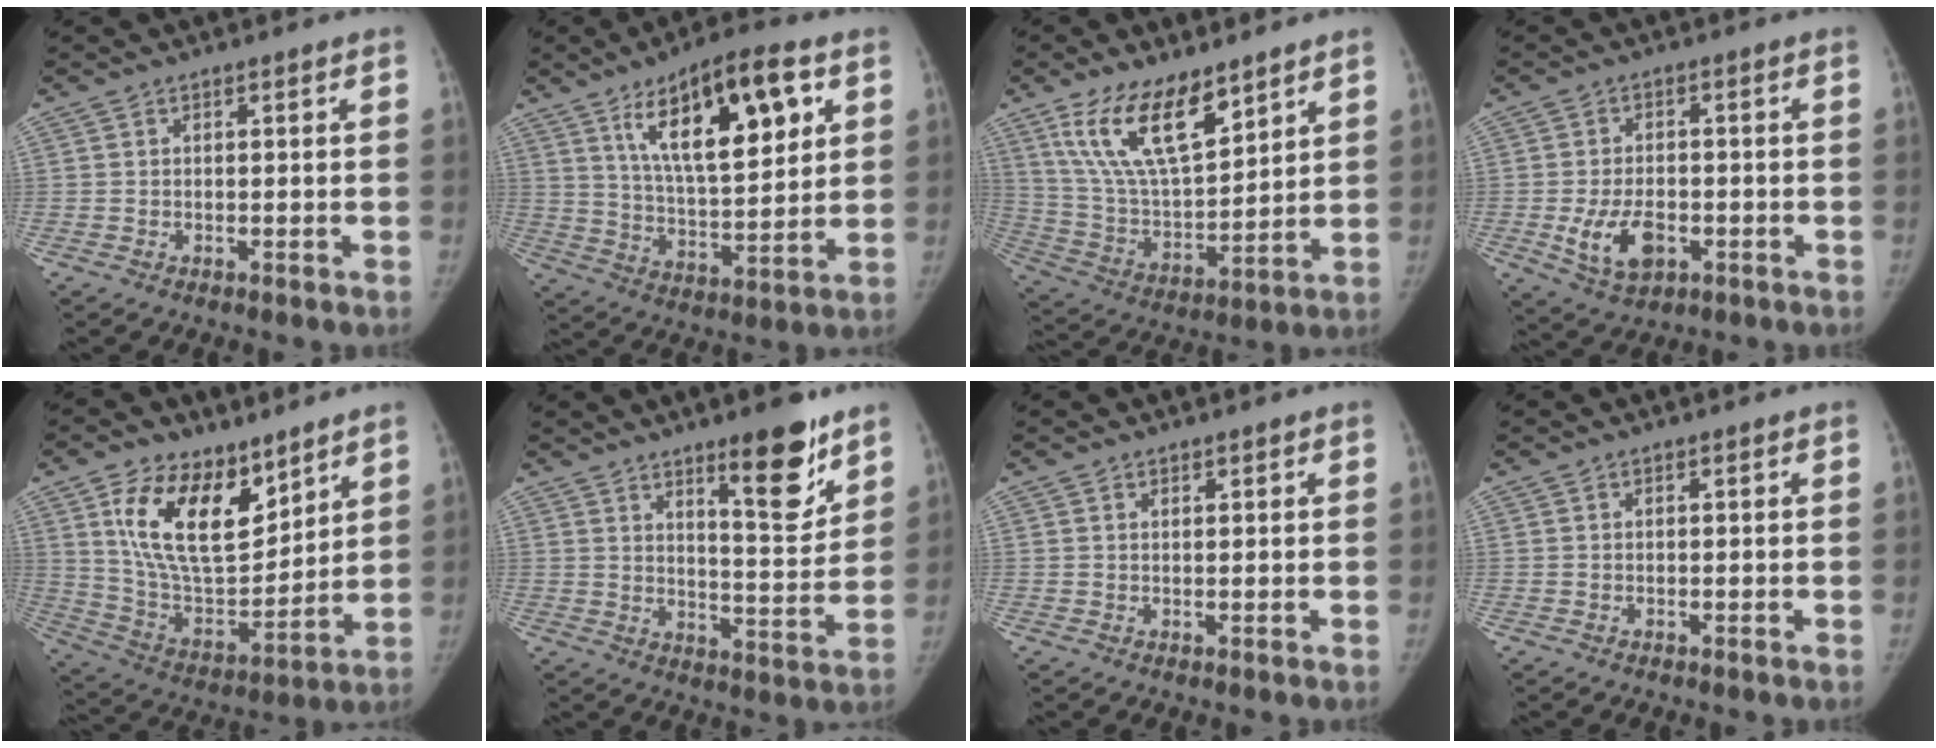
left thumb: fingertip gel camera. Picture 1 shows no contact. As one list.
[{"total": 19.1, "force": [8.4, 6.8, 15.7], "torque": [-0.217, -0.033, 0.144]}, {"total": 16.8, "force": [10.5, 6.8, 11.3], "torque": [-0.180, -0.052, 0.211]}, {"total": 8.3, "force": [-2.3, 5.1, 6.1], "torque": [-0.105, 0.004, -0.031]}, {"total": 18.9, "force": [10.3, 10.0, 12.2], "torque": [-0.171, -0.061, 0.201]}, {"total": 12.8, "force": [8.3, 3.3, 9.1], "torque": [-0.103, -0.065, 0.129]}, {"total": 0.8, "force": [0.6, 0.3, 0.3], "torque": [-0.001, -0.004, 0.010]}, {"total": 0.0}]